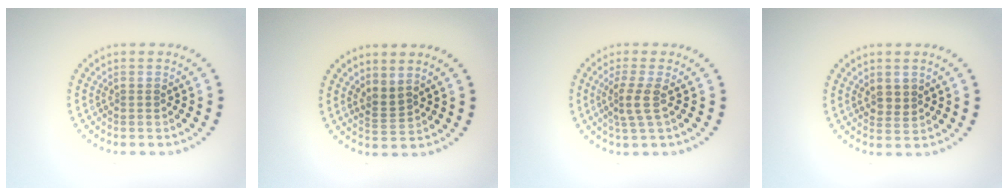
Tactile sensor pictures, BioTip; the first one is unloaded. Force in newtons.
{"total": 1.8, "press": 1.3, "slide": 1.2}
{"total": 2.3, "press": 1.6, "slide": 1.6}
{"total": 1.5, "press": 1.4, "slide": 0.5}